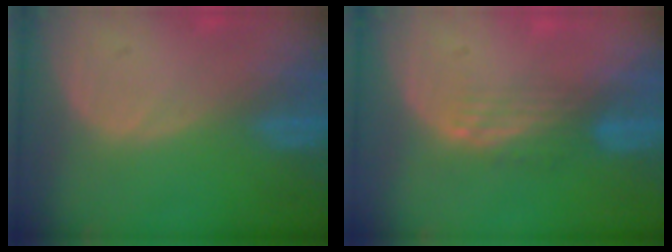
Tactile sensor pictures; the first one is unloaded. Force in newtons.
{"total": 3.3, "press": 2.7, "slide": 1.9}